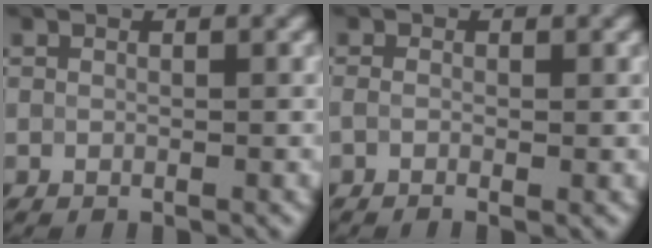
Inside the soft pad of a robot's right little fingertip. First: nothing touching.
{"total": 1.6, "force": [-0.7, 0.3, 1.4], "torque": [-0.015, -0.002, -0.007]}